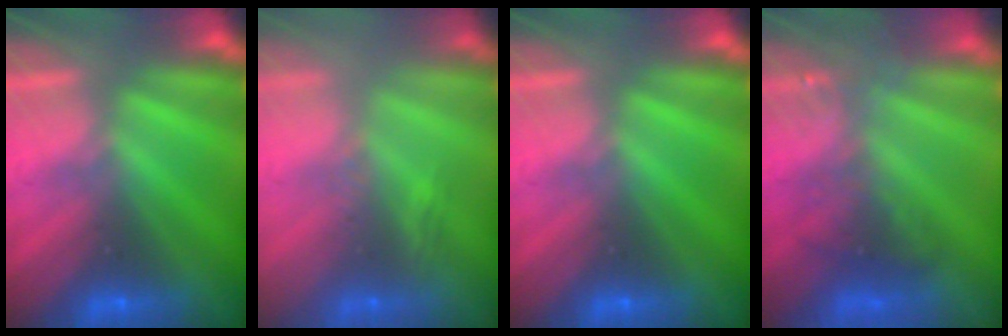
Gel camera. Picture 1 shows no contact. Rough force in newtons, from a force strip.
{"total": 2.8}
{"total": 0.0}
{"total": 3.4}